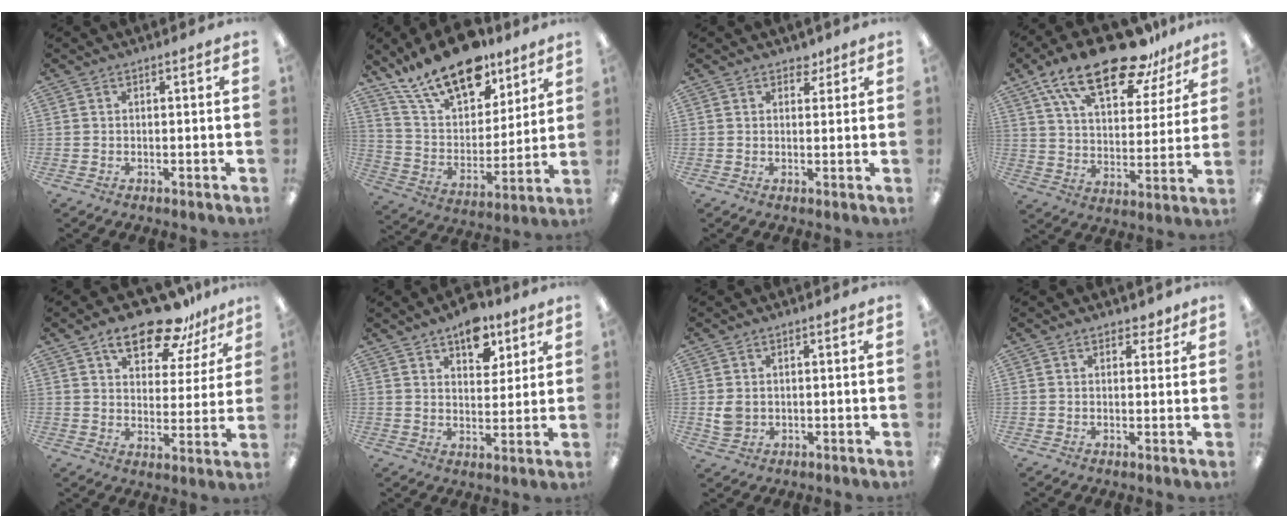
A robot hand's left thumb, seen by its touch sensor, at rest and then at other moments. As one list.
[{"total": 20.5, "force": [15.1, 9.2, 10.4], "torque": [-0.188, -0.084, 0.269]}, {"total": 3.0, "force": [2.1, 1.9, 1.1], "torque": [0.000, -0.009, 0.034]}, {"total": 22.0, "force": [15.1, 8.8, 13.3], "torque": [-0.220, -0.083, 0.260]}, {"total": 15.1, "force": [10.8, 6.6, 8.2], "torque": [-0.121, -0.055, 0.187]}, {"total": 9.9, "force": [6.4, 5.5, 5.1], "torque": [-0.046, -0.033, 0.106]}, {"total": 3.6, "force": [0.5, 2.9, 2.0], "torque": [-0.022, -0.002, 0.009]}, {"total": 2.9, "force": [1.8, 1.8, 1.4], "torque": [-0.005, -0.005, 0.029]}]